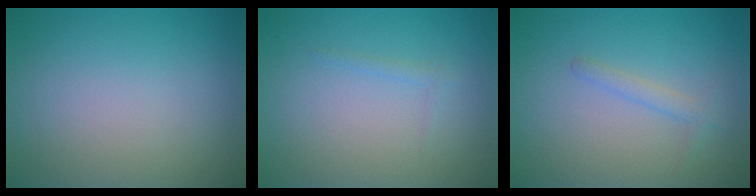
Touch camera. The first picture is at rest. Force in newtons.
{"total": 0.7, "press": 0.7, "slide": 0.0}
{"total": 1.3, "press": 1.3, "slide": 0.0}